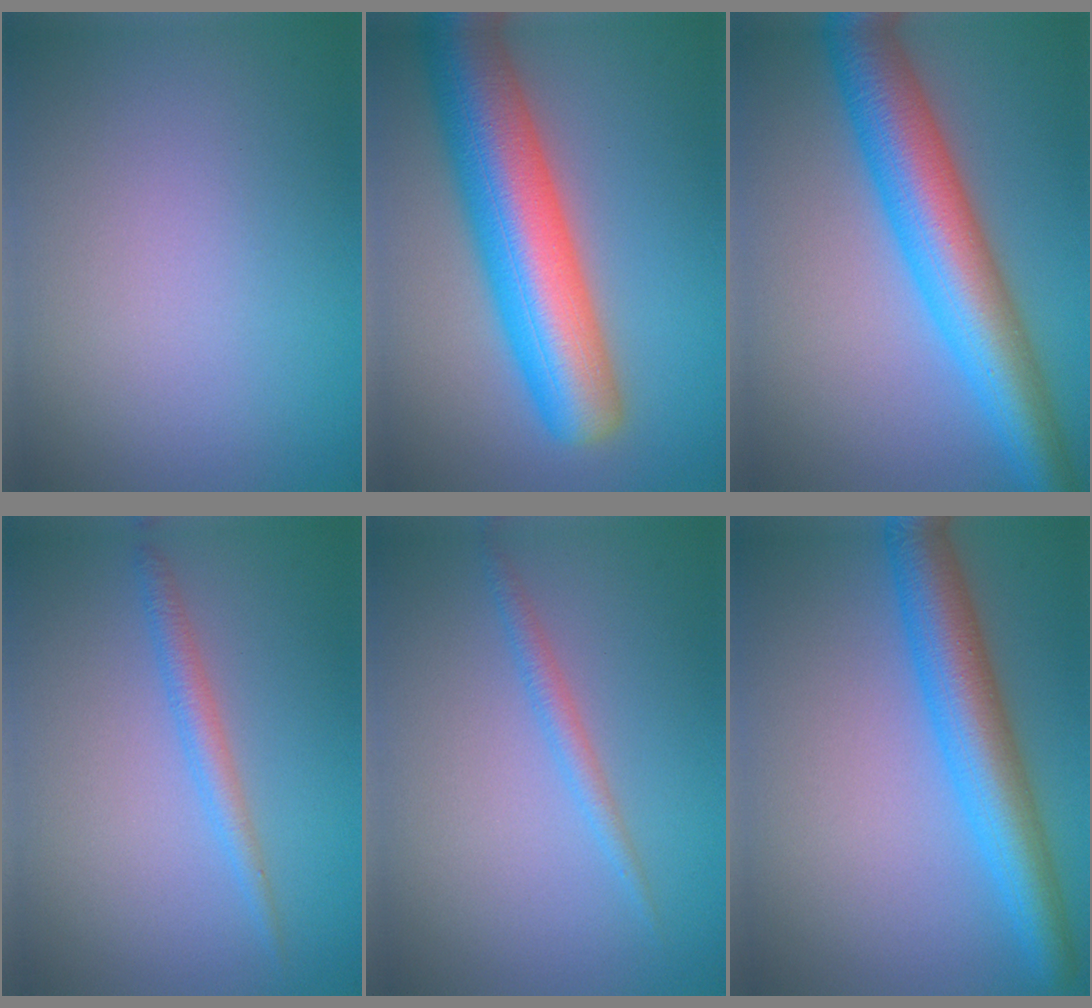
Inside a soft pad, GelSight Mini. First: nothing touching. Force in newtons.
{"total": 11.1, "press": 11.1, "slide": 0.5}
{"total": 9.2, "press": 9.2, "slide": 0.2}
{"total": 1.8, "press": 1.8, "slide": 0.1}
{"total": 1.4, "press": 1.4, "slide": 0.1}
{"total": 6.5, "press": 6.5, "slide": 0.2}